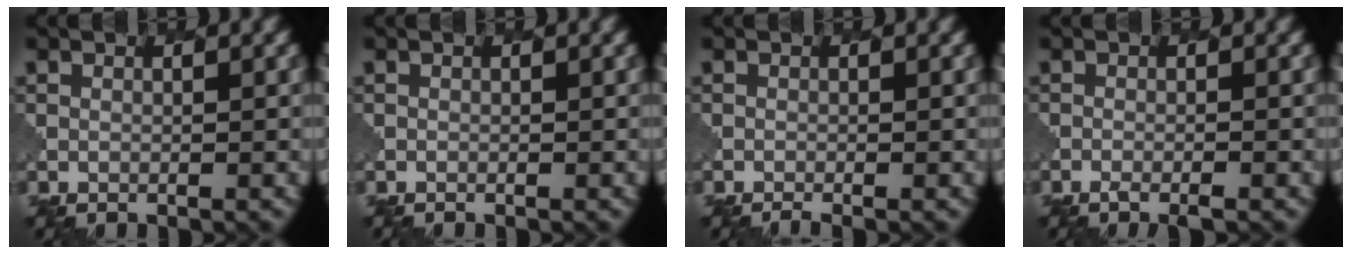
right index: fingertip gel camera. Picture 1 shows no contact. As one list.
[{"total": 0.0}, {"total": 1.0, "force": [-0.8, 0.2, 0.5], "torque": [-0.001, -0.001, -0.015]}, {"total": 1.5, "force": [-1.0, 0.3, 1.1], "torque": [-0.014, -0.001, -0.024]}]